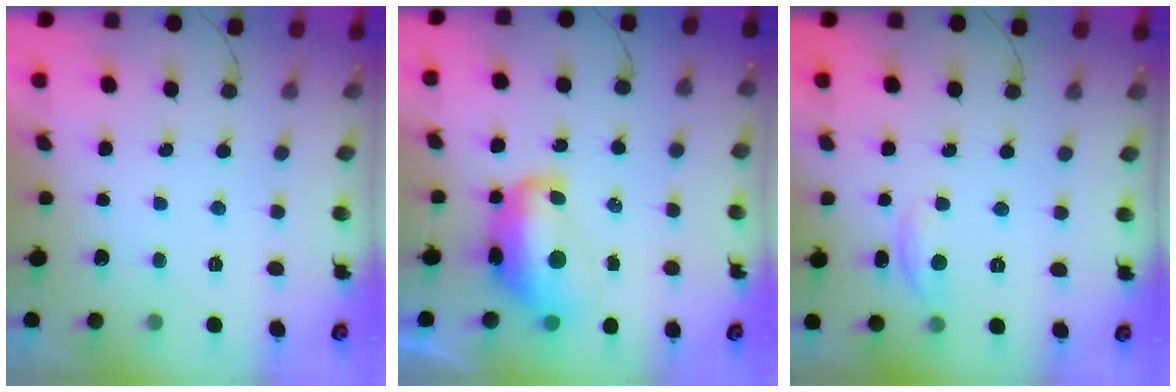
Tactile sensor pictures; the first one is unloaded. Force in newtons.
{"total": 13.7, "press": 13.6, "slide": 1.6}
{"total": 3.7, "press": 3.7, "slide": 0.2}